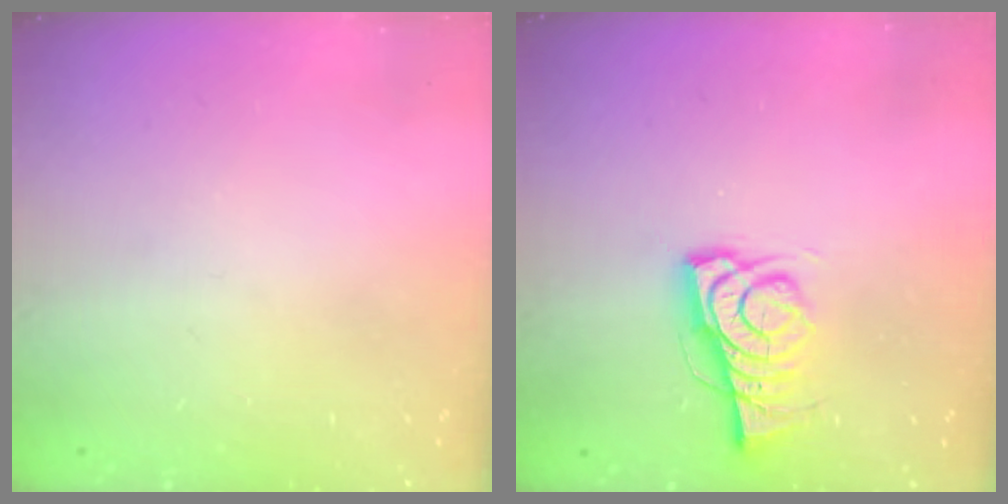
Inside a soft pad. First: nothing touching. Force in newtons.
{"total": 7.1, "press": 7.0, "slide": 1.0}